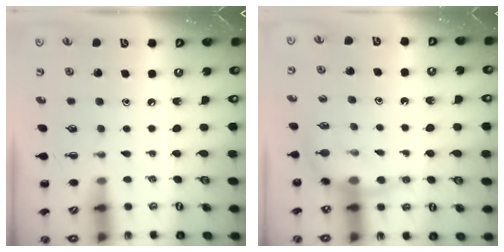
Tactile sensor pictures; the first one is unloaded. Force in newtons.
{"total": 8.1, "press": 8.0, "slide": 1.2}